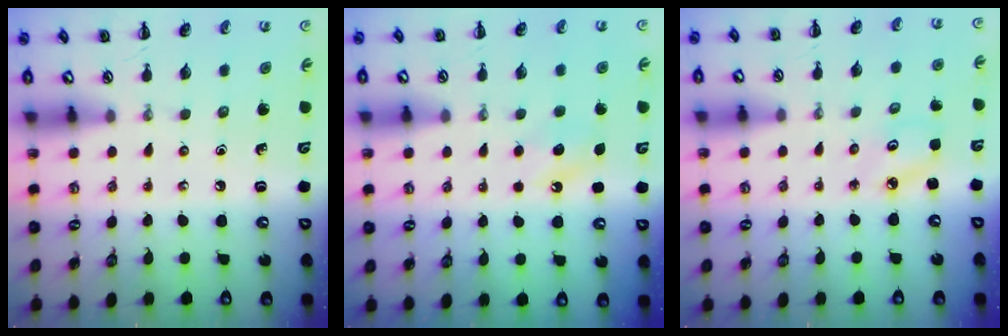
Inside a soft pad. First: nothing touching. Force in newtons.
{"total": 6.5, "press": 6.2, "slide": 2.0}
{"total": 2.9, "press": 2.8, "slide": 0.5}